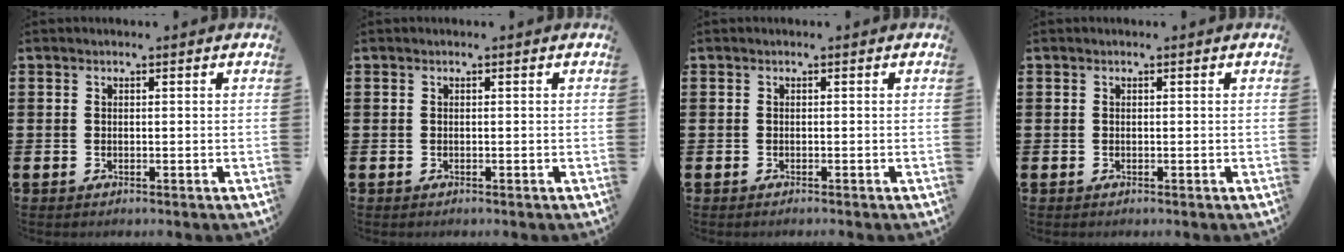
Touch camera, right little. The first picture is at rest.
{"total": 0.0}
{"total": 0.0}
{"total": 0.0}